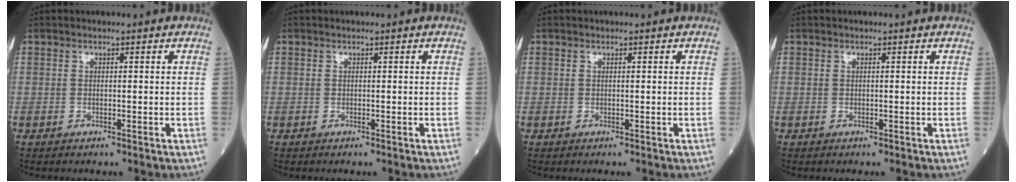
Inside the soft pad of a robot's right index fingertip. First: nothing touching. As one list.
[{"total": 0.0}, {"total": 0.0}, {"total": 0.0}]